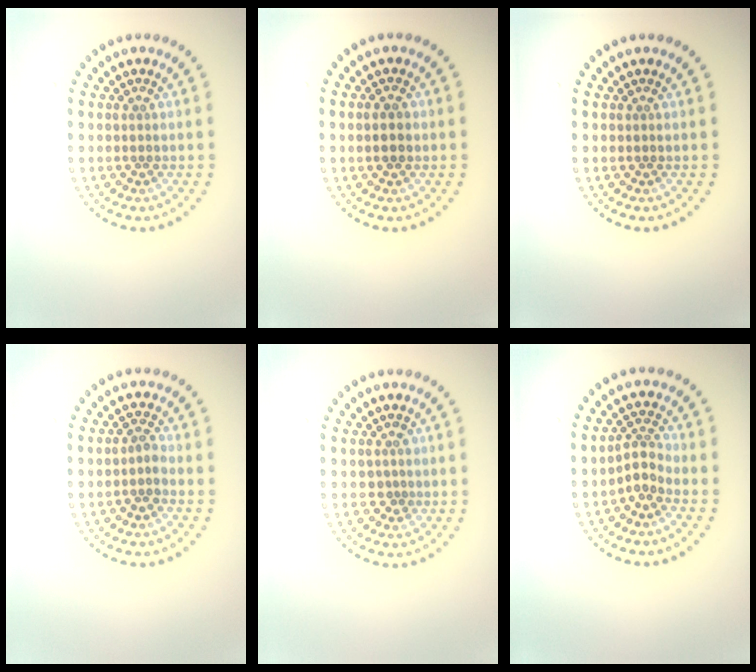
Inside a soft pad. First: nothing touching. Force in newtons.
{"total": 2.1, "press": 2.1, "slide": 0.2}
{"total": 0.0}
{"total": 1.5, "press": 1.2, "slide": 0.8}
{"total": 1.0, "press": 0.8, "slide": 0.6}
{"total": 2.2, "press": 1.5, "slide": 1.5}